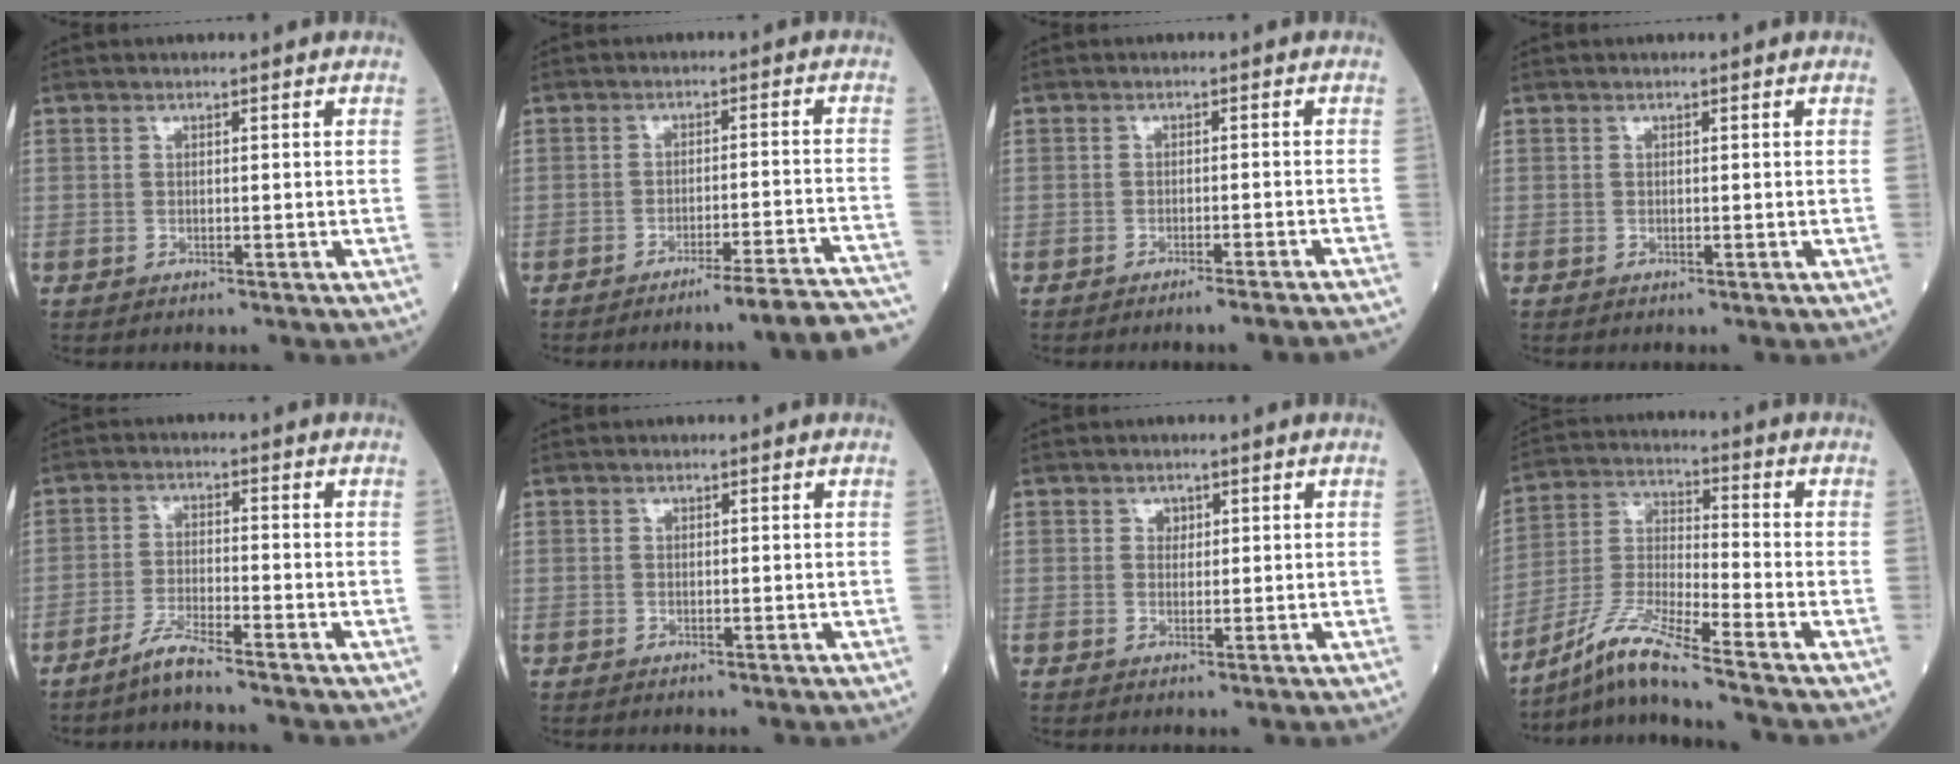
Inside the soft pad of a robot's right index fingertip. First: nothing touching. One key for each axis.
{"total": 12.8, "fx": -11.9, "fy": -1.4, "fz": 4.6, "tx": -0.018, "ty": 0.008, "tz": -0.150}
{"total": 6.2, "fx": -5.5, "fy": -0.9, "fz": 2.6, "tx": -0.013, "ty": -0.011, "tz": -0.071}
{"total": 0.0}
{"total": 3.9, "fx": -3.4, "fy": -0.4, "fz": 1.8, "tx": -0.045, "ty": -0.013, "tz": -0.073}
{"total": 0.0}
{"total": 1.1, "fx": 0.6, "fy": 0.9, "fz": 0.4, "tx": 0.000, "ty": -0.002, "tz": 0.007}
{"total": 10.1, "fx": -8.2, "fy": -1.6, "fz": 5.6, "tx": -0.131, "ty": -0.018, "tz": -0.159}